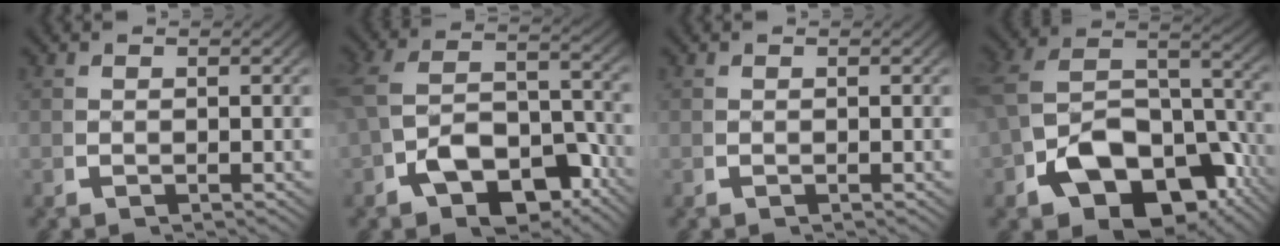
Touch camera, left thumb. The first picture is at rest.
{"total": 8.4, "force": [-2.2, 5.8, 5.7], "torque": [-0.130, -0.032, -0.025]}
{"total": 0.0}
{"total": 14.4, "force": [-4.4, 9.8, 9.5], "torque": [-0.196, -0.057, -0.048]}